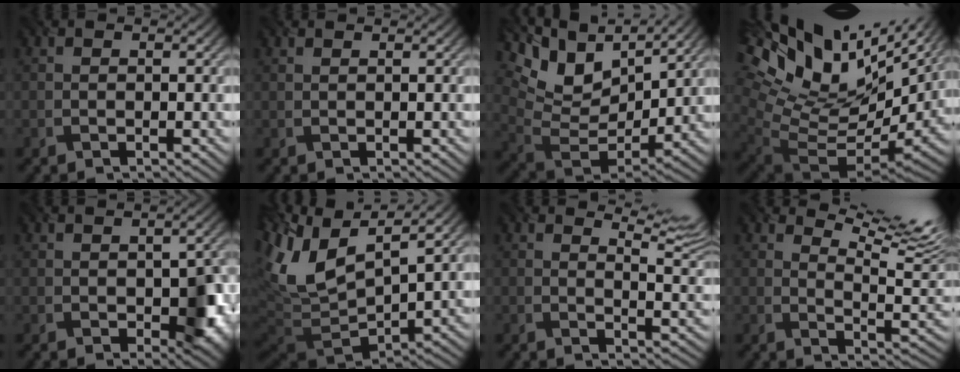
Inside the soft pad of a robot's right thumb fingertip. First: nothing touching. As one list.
[{"total": 0.6, "force": [0.6, 0.0, 0.2], "torque": [-0.007, 0.000, 0.010]}, {"total": 13.6, "force": [7.9, 7.1, 8.5], "torque": [-0.195, 0.018, 0.143]}, {"total": 19.0, "force": [9.6, 9.8, 13.0], "torque": [-0.230, 0.008, 0.187]}, {"total": 5.4, "force": [-0.8, 3.0, 4.4], "torque": [-0.062, -0.012, -0.004]}, {"total": 12.8, "force": [4.4, 5.9, 10.5], "torque": [-0.246, 0.012, 0.080]}, {"total": 6.7, "force": [5.2, 1.3, 4.0], "torque": [-0.071, -0.002, 0.080]}, {"total": 11.0, "force": [7.8, 2.6, 7.2], "torque": [-0.125, 0.004, 0.111]}]